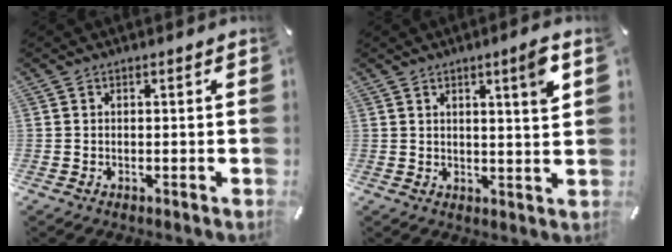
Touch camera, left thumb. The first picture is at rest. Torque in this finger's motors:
{"motor_torque": [0.22, -0.41, 0.23, 0.12, 0.10]}